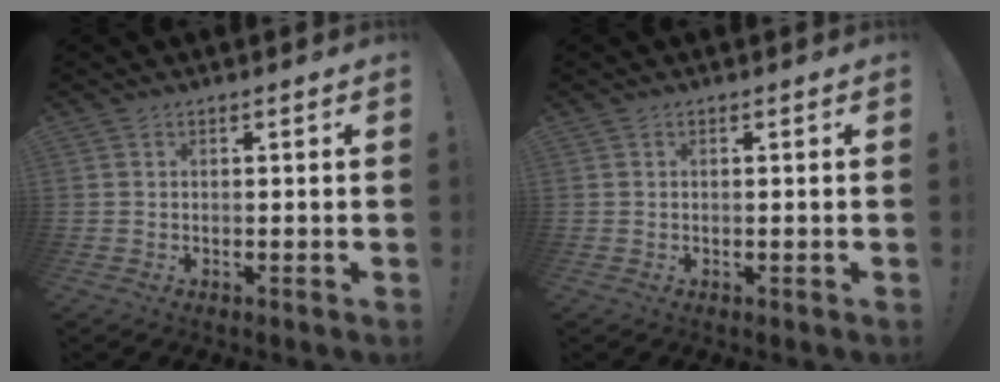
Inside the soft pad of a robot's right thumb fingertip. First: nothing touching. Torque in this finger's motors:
{"motor_torque": [-0.23, -0.38, -0.16, 0.26, -0.01]}